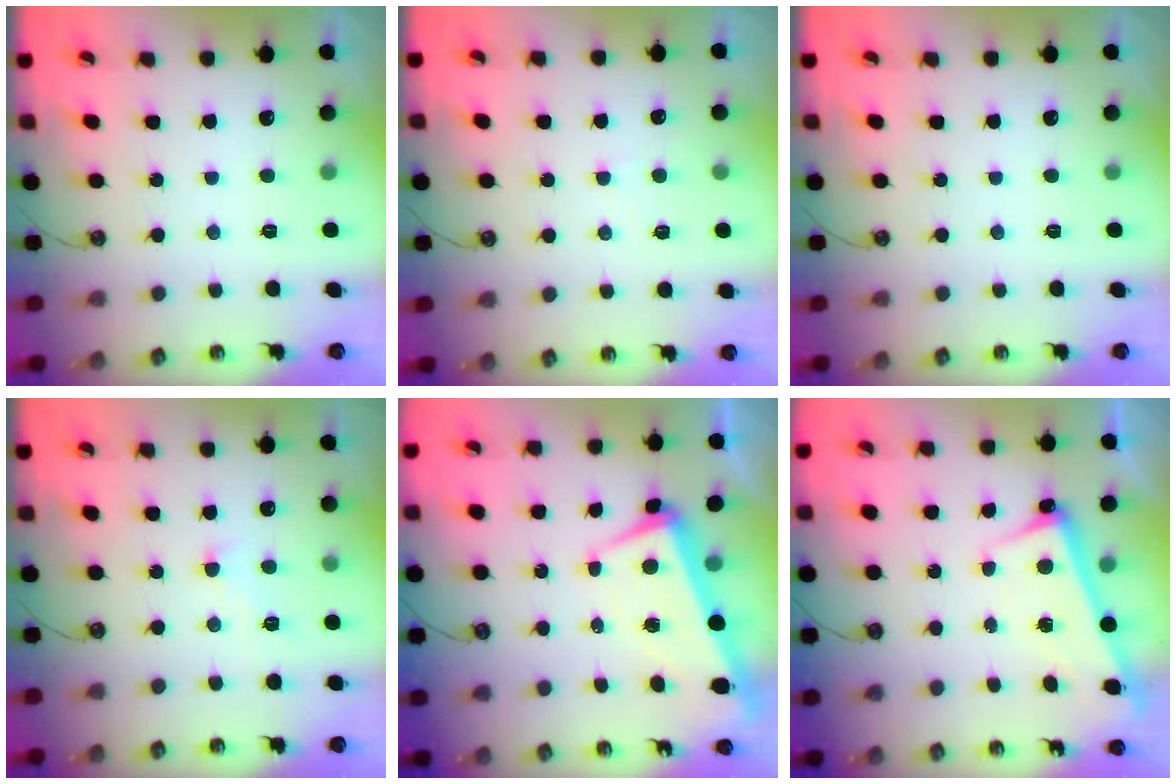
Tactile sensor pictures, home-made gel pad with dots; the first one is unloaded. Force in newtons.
{"total": 3.3, "press": 3.3, "slide": 0.4}
{"total": 0.0}
{"total": 1.6, "press": 1.4, "slide": 0.7}
{"total": 0.9, "press": 0.4, "slide": 0.8}
{"total": 2.4, "press": 2.3, "slide": 0.9}